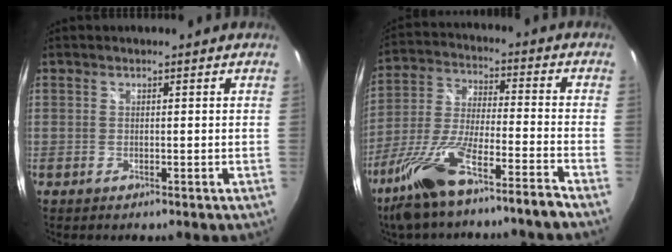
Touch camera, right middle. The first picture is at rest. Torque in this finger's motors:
{"motor_torque": [1.24, -0.90, 0.71, 0.21]}